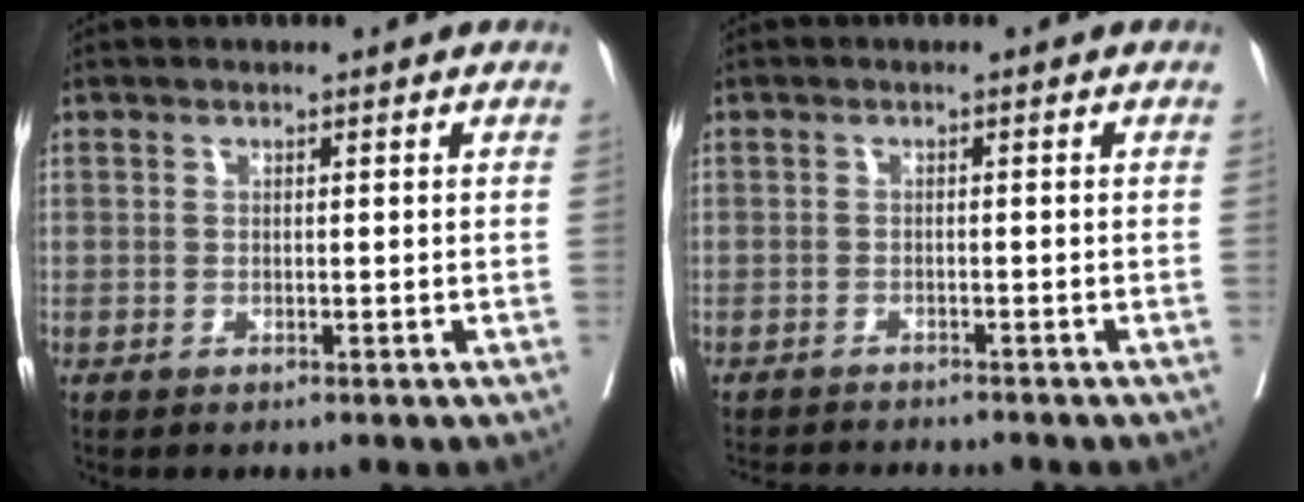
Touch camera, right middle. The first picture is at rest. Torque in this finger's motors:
{"motor_torque": [0.38, -0.65, 0.07, 0.07]}